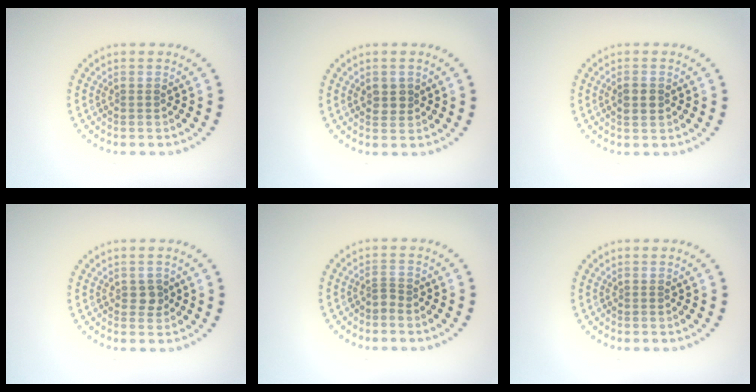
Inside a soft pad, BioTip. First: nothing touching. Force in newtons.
{"total": 1.8, "press": 1.7, "slide": 0.6}
{"total": 1.6, "press": 1.6, "slide": 0.1}
{"total": 1.2, "press": 1.2, "slide": 0.3}
{"total": 0.7, "press": 0.4, "slide": 0.6}
{"total": 0.0}